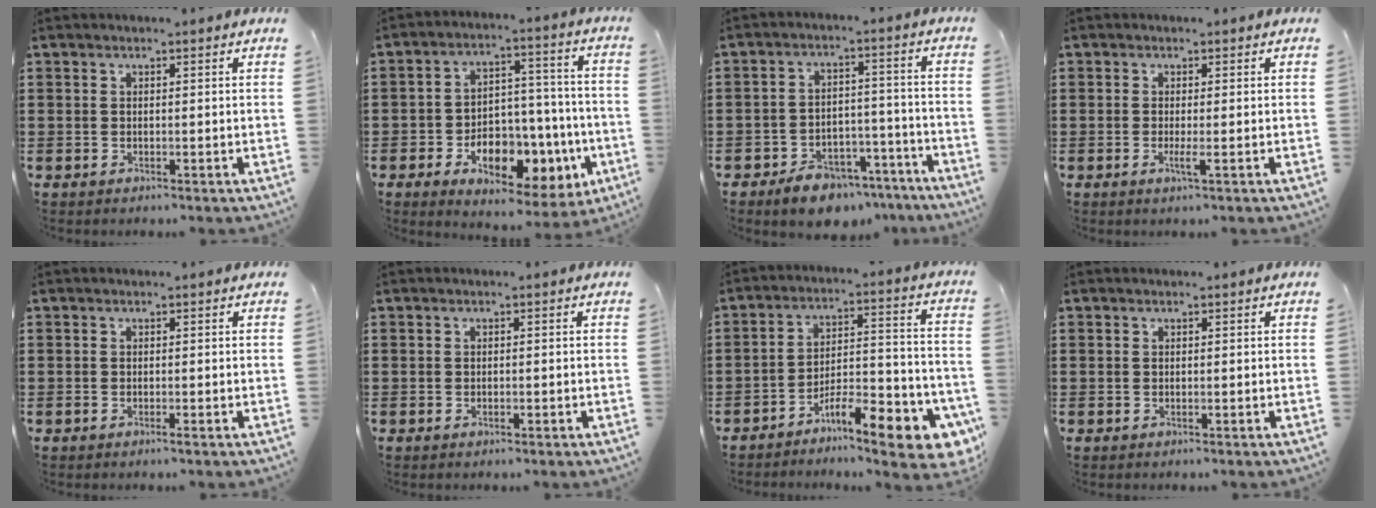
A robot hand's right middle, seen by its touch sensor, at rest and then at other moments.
{"total": 10.9, "force": [-5.2, 6.6, 7.0], "torque": [-0.095, 0.017, -0.085]}
{"total": 6.8, "force": [-6.0, 2.5, 1.9], "torque": [-0.024, 0.030, -0.111]}
{"total": 1.5, "force": [-0.4, 0.0, 1.4], "torque": [-0.027, -0.004, -0.007]}
{"total": 0.6, "force": [-0.3, 0.0, 0.5], "torque": [-0.009, -0.004, -0.004]}
{"total": 0.6, "force": [-0.3, 0.2, 0.5], "torque": [-0.010, -0.004, -0.005]}
{"total": 10.8, "force": [-8.2, 2.5, 6.5], "torque": [-0.096, 0.021, -0.150]}
{"total": 0.0}